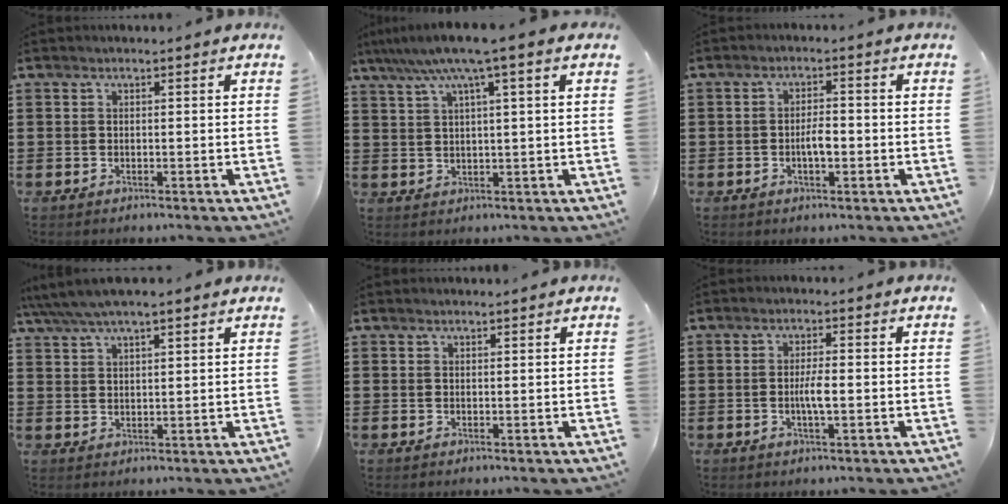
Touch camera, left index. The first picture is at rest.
{"total": 6.6, "force": [3.6, -0.2, 5.5], "torque": [-0.115, -0.004, 0.059]}
{"total": 3.2, "force": [-0.7, 1.0, 2.9], "torque": [-0.046, 0.001, -0.015]}
{"total": 4.2, "force": [3.4, 0.8, 2.3], "torque": [-0.054, -0.004, 0.061]}
{"total": 0.6, "force": [0.6, 0.1, 0.2], "torque": [-0.003, 0.000, 0.011]}
{"total": 3.2, "force": [-0.5, 0.5, 3.1], "torque": [-0.062, -0.004, -0.011]}